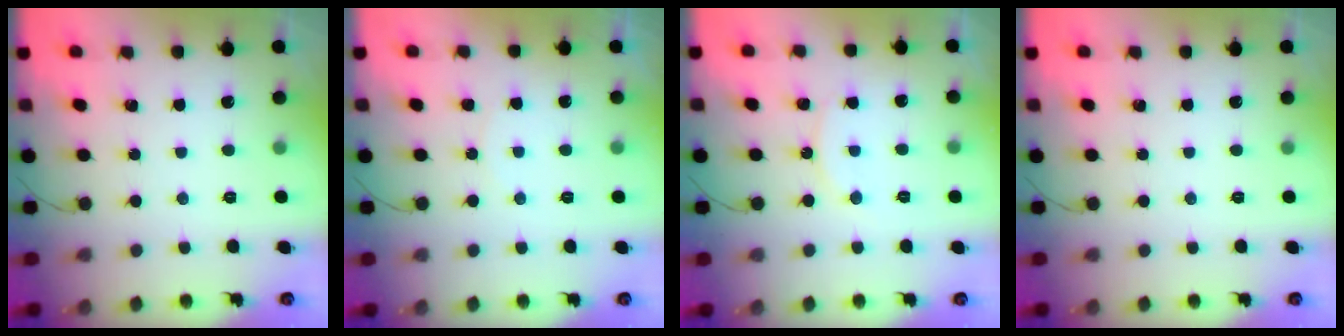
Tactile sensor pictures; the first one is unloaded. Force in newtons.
{"total": 2.6, "press": 2.5, "slide": 0.6}
{"total": 7.9, "press": 7.9, "slide": 0.4}
{"total": 0.0}